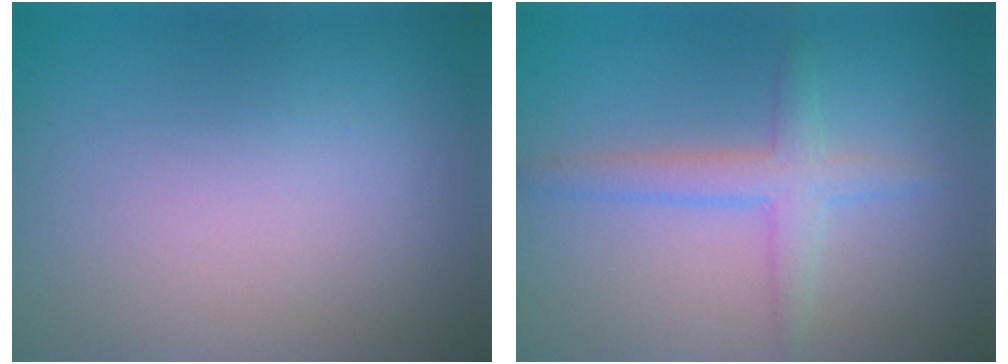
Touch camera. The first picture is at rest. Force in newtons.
{"total": 2.7, "press": 2.7, "slide": 0.2}